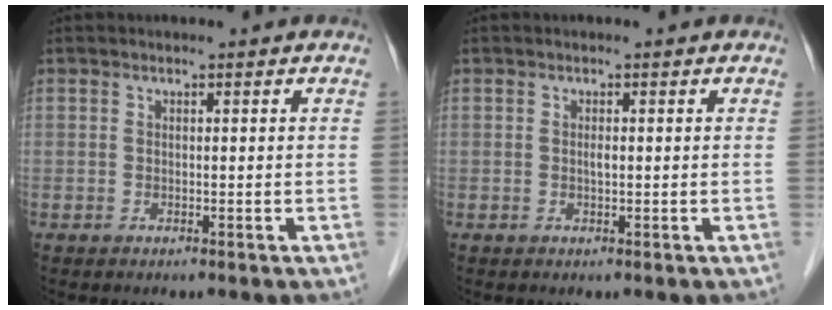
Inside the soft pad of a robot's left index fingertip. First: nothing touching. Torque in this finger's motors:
{"motor_torque": [0.13, 0.03, -0.03, 0.00]}